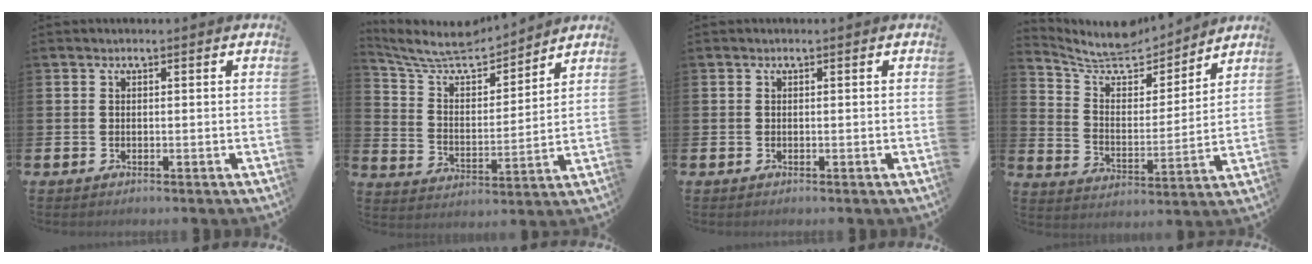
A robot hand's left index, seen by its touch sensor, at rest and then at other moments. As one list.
[{"total": 9.0, "force": [8.5, 1.9, 2.5], "torque": [-0.084, -0.062, 0.151]}, {"total": 0.0}, {"total": 8.7, "force": [8.2, 2.4, 1.9], "torque": [-0.069, -0.070, 0.142]}]